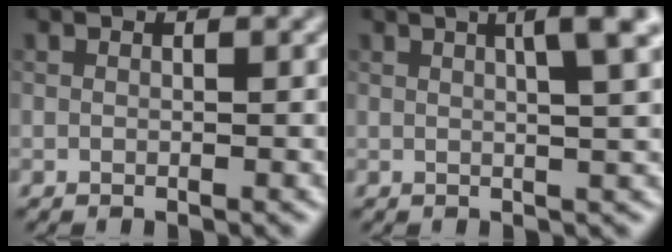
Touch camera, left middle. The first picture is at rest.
{"total": 4.8, "force": [1.8, 1.0, 4.3], "torque": [-0.048, 0.014, 0.020]}